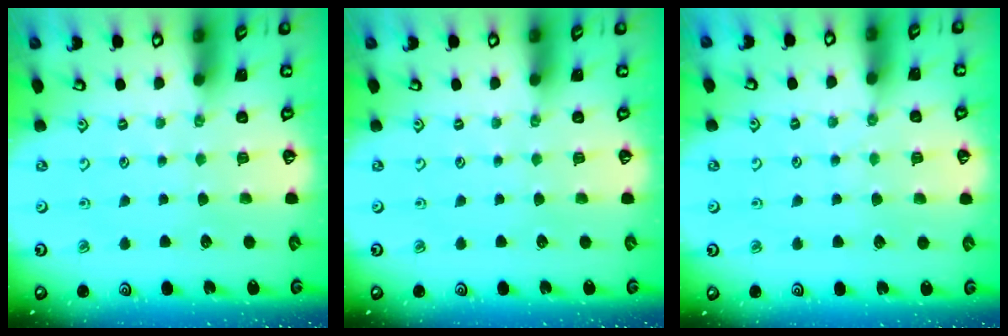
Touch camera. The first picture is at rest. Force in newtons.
{"total": 0.0}
{"total": 2.9, "press": 2.9, "slide": 0.2}